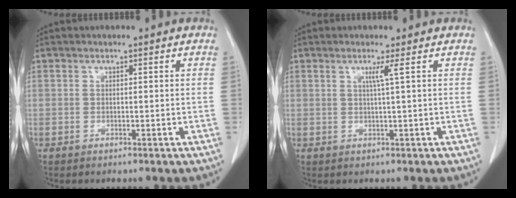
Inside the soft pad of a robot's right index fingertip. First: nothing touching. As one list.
[{"total": 1.8, "force": [0.7, -0.8, 1.5], "torque": [-0.030, -0.004, 0.015]}]